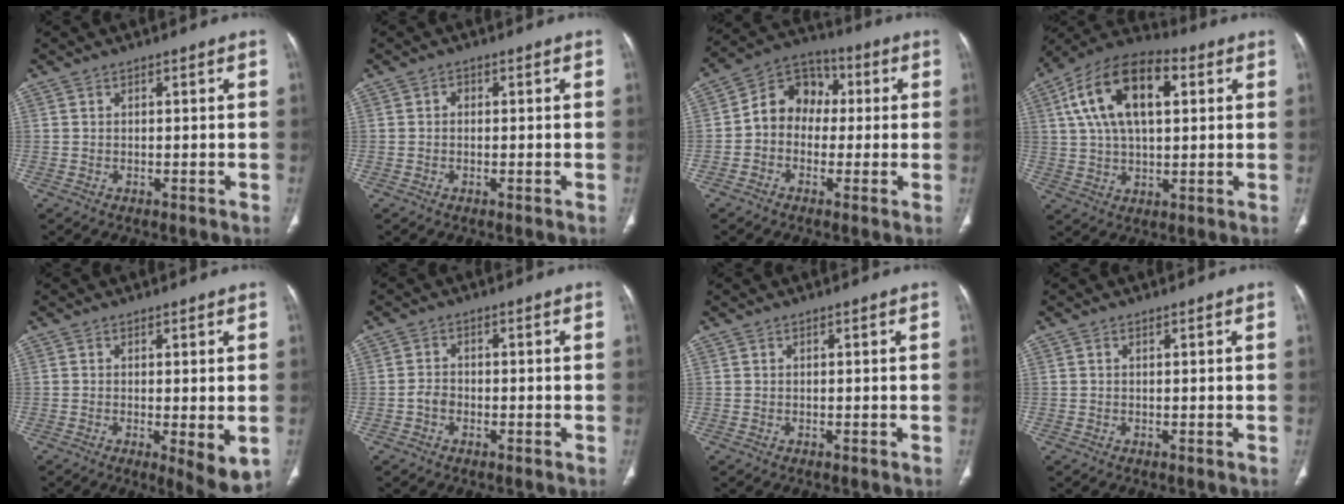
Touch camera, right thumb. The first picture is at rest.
{"total": 0.9, "force": [0.0, 0.8, 0.5], "torque": [-0.003, 0.003, -0.005]}
{"total": 9.9, "force": [-0.1, 8.3, 5.4], "torque": [-0.057, 0.036, -0.018]}
{"total": 18.0, "force": [5.2, 9.5, 14.3], "torque": [-0.245, 0.017, 0.083]}
{"total": 6.2, "force": [-1.1, 1.8, 5.8], "torque": [-0.085, -0.021, -0.014]}
{"total": 2.1, "force": [-0.9, 1.6, 1.0], "torque": [-0.011, 0.011, -0.020]}
{"total": 0.0}
{"total": 0.0}